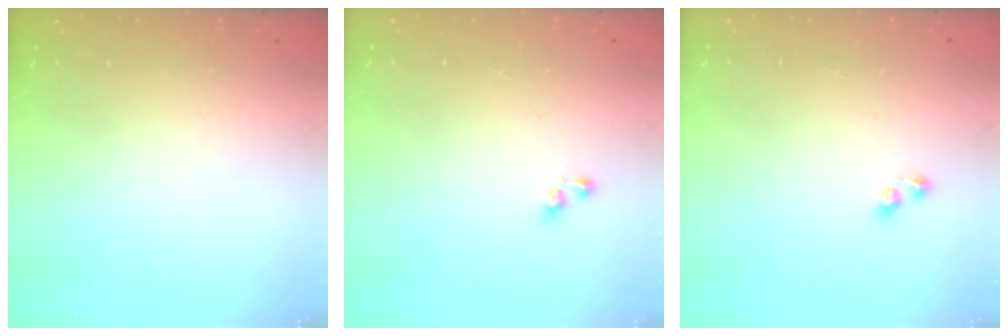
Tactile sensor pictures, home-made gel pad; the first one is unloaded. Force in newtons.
{"total": 2.9, "press": 2.9, "slide": 0.3}
{"total": 2.7, "press": 2.6, "slide": 0.6}